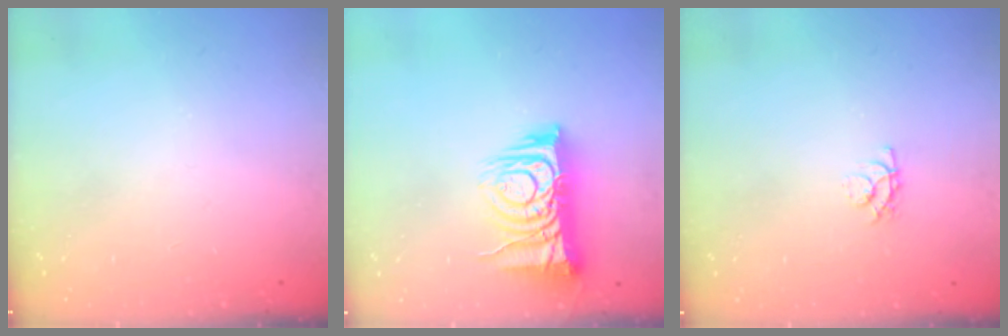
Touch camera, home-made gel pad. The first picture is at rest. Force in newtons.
{"total": 12.2, "press": 12.1, "slide": 1.3}
{"total": 3.6, "press": 3.6, "slide": 0.4}